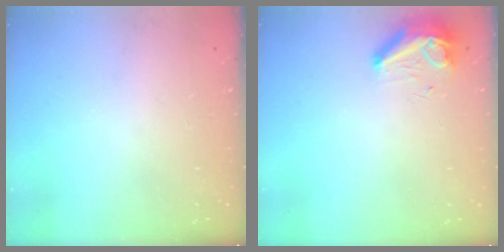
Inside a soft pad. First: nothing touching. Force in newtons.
{"total": 8.3, "press": 8.2, "slide": 0.9}